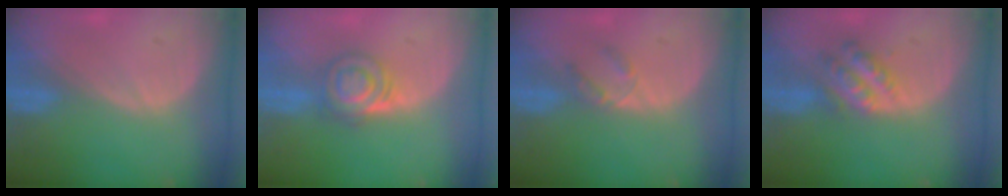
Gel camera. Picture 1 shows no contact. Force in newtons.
{"total": 6.3, "press": 5.5, "slide": 3.1}
{"total": 2.5, "press": 2.3, "slide": 1.0}
{"total": 5.7, "press": 5.0, "slide": 2.6}